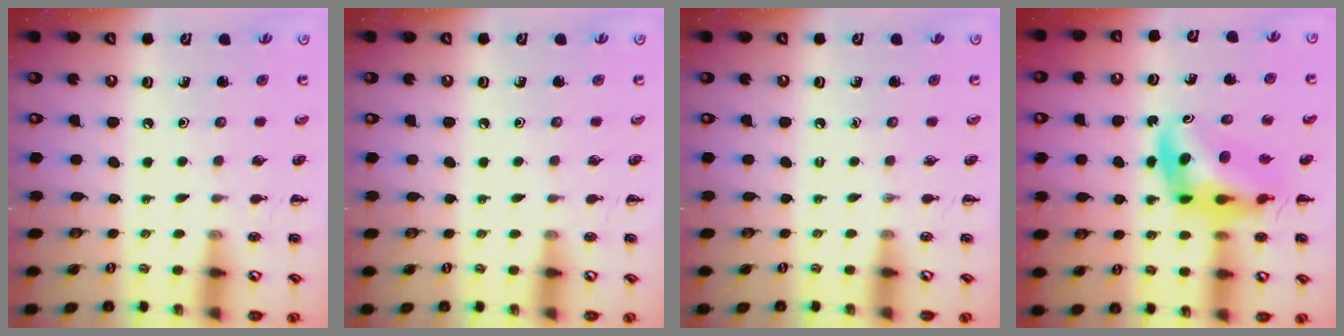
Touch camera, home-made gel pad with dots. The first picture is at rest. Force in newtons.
{"total": 0.0}
{"total": 0.0}
{"total": 10.4, "press": 9.9, "slide": 3.3}